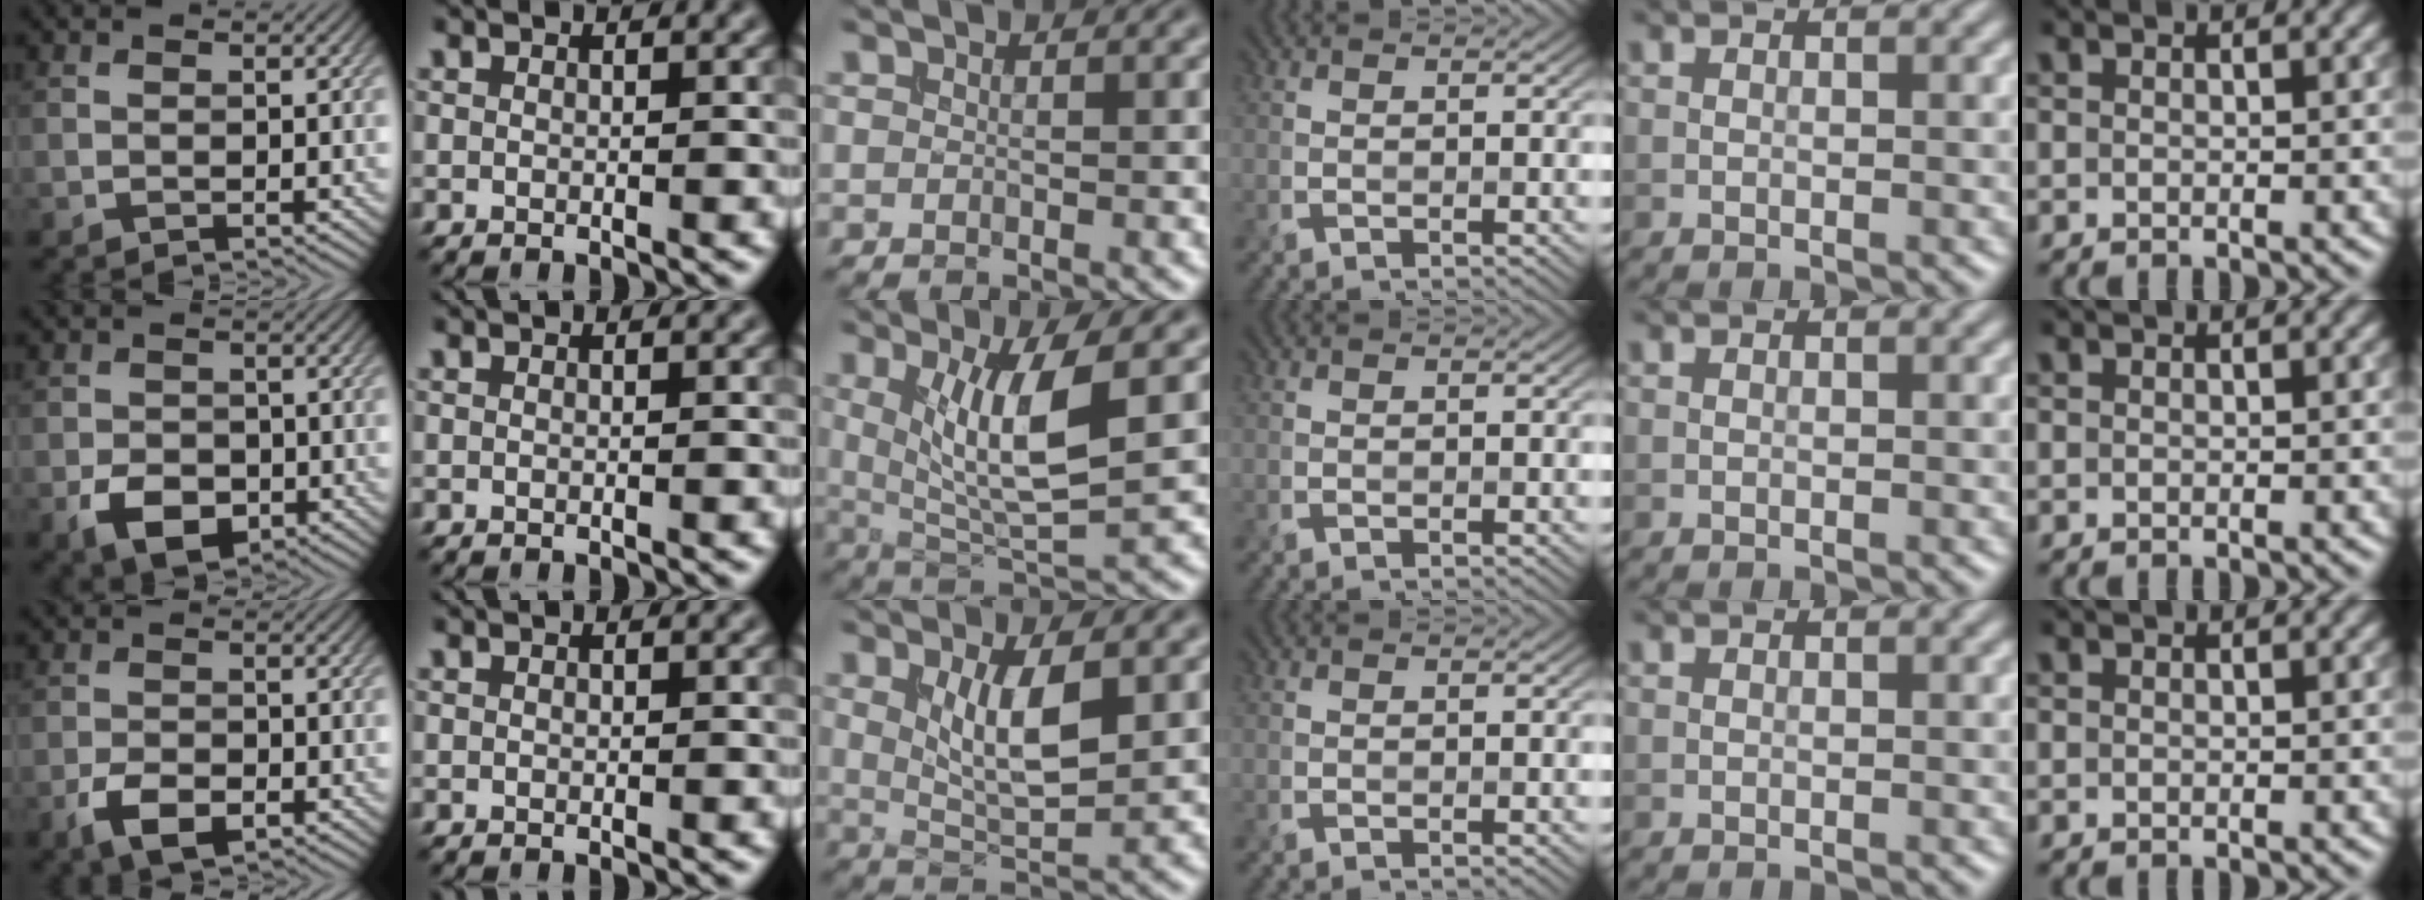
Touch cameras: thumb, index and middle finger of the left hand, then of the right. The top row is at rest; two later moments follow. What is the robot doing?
{"motion": "extract", "object": "file holder"}